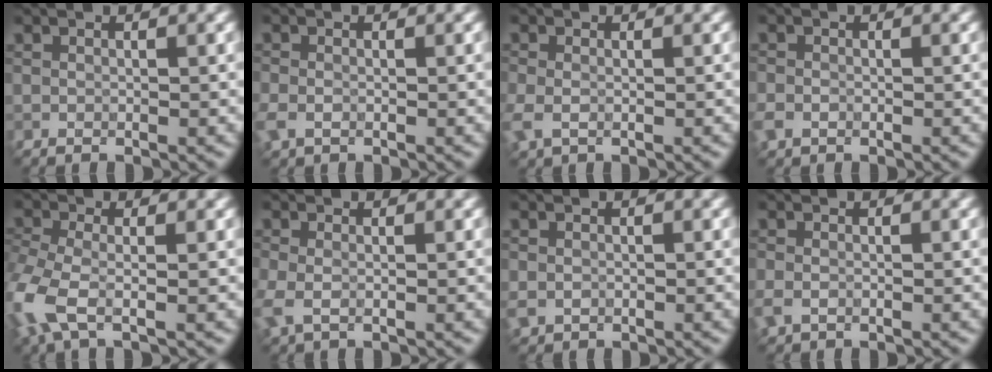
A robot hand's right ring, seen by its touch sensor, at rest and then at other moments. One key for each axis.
{"total": 1.6, "fx": -1.4, "fy": -0.5, "fz": -0.4, "tx": -0.025, "ty": -0.013, "tz": 0.010}
{"total": 1.3, "fx": -1.2, "fy": -0.5, "fz": -0.1, "tx": -0.028, "ty": -0.014, "tz": 0.013}
{"total": 1.8, "fx": -1.6, "fy": -0.5, "fz": -0.6, "tx": -0.021, "ty": -0.010, "tz": 0.008}
{"total": 4.7, "fx": -3.5, "fy": 1.2, "fz": 2.8, "tx": -0.120, "ty": -0.025, "tz": -0.038}
{"total": 1.3, "fx": -1.2, "fy": -0.3, "fz": 0.2, "tx": -0.033, "ty": -0.014, "tz": 0.011}
{"total": 1.4, "fx": -0.7, "fy": -0.6, "fz": -1.0, "tx": -0.012, "ty": -0.016, "tz": 0.027}
{"total": 1.4, "fx": -1.2, "fy": -0.7, "fz": -0.5, "tx": -0.020, "ty": -0.016, "tz": 0.015}